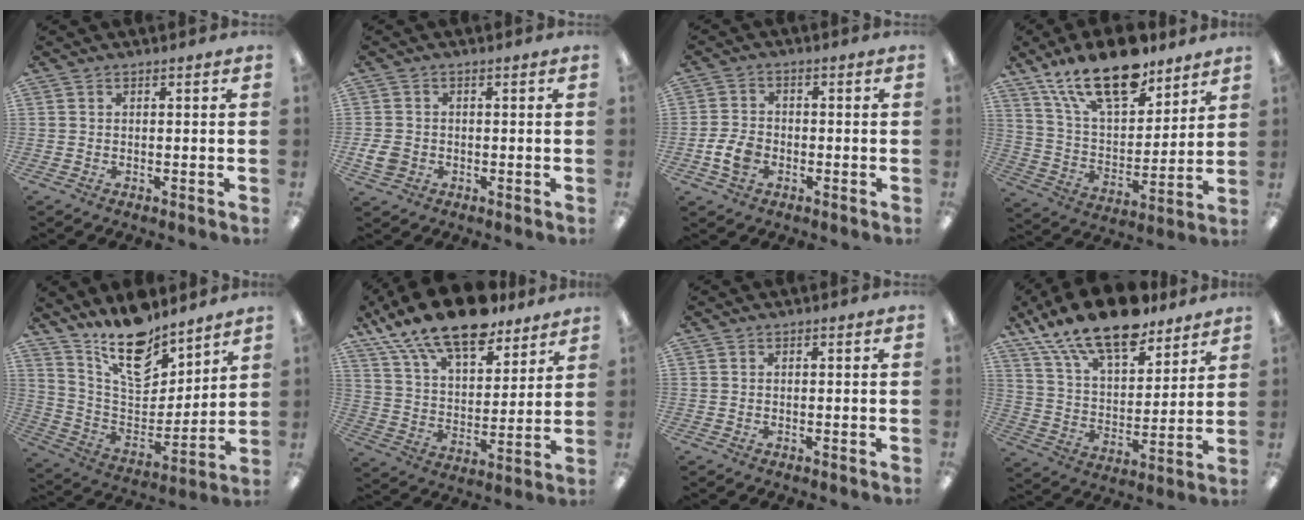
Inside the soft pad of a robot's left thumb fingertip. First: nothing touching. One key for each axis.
{"total": 3.9, "fx": -0.6, "fy": 3.3, "fz": 1.9, "tx": -0.036, "ty": -0.002, "tz": -0.013}
{"total": 5.7, "fx": -1.9, "fy": 4.0, "fz": 3.5, "tx": -0.076, "ty": 0.007, "tz": -0.035}
{"total": 20.9, "fx": 14.6, "fy": 9.0, "fz": 11.9, "tx": -0.214, "ty": -0.067, "tz": 0.256}
{"total": 17.6, "fx": 13.3, "fy": 7.9, "fz": 8.4, "tx": -0.151, "ty": -0.088, "tz": 0.238}
{"total": 17.5, "fx": 13.7, "fy": 6.4, "fz": 8.7, "tx": -0.162, "ty": -0.077, "tz": 0.240}
{"total": 0.0}
{"total": 19.0, "fx": 14.4, "fy": 7.1, "fz": 10.3, "tx": -0.187, "ty": -0.083, "tz": 0.253}